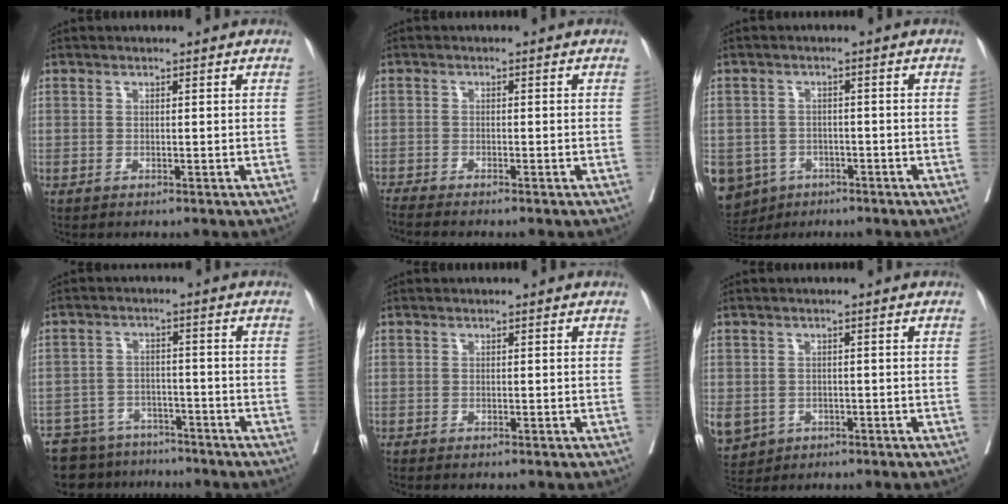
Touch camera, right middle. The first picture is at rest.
{"total": 4.0, "force": [-3.6, -0.8, 1.6], "torque": [-0.020, -0.009, -0.062]}
{"total": 11.7, "force": [-6.1, 9.4, 3.2], "torque": [-0.099, -0.001, -0.083]}
{"total": 9.1, "force": [-8.1, 4.2, 0.4], "torque": [-0.006, 0.014, -0.119]}
{"total": 0.0}
{"total": 13.2, "force": [-4.8, 11.2, 5.1], "torque": [-0.163, -0.005, -0.060]}